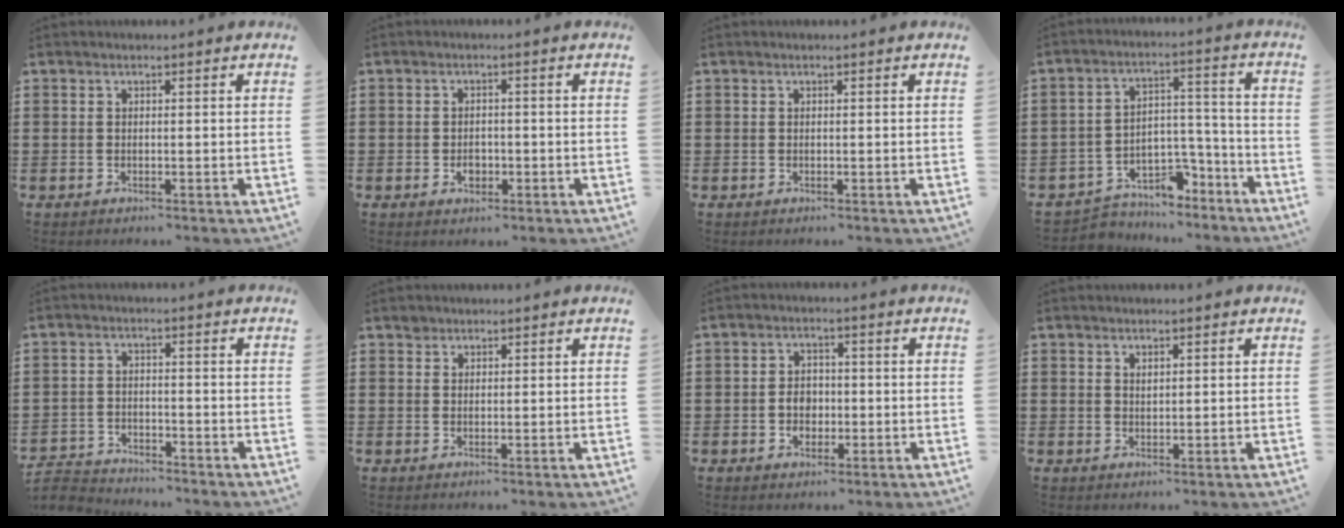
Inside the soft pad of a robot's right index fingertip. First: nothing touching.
{"total": 2.1, "force": [-0.7, 1.4, 1.4], "torque": [-0.028, 0.002, -0.014]}
{"total": 0.0}
{"total": 5.2, "force": [-4.1, 3.1, 1.0], "torque": [-0.022, 0.017, -0.079]}
{"total": 3.5, "force": [-3.4, 0.5, -0.1], "torque": [-0.013, 0.001, -0.078]}
{"total": 1.1, "force": [0.9, 0.6, 0.0], "torque": [-0.002, -0.001, 0.019]}
{"total": 3.5, "force": [-0.7, 2.7, 2.1], "torque": [-0.037, 0.002, -0.017]}
{"total": 0.7, "force": [0.6, 0.3, 0.3], "torque": [-0.007, 0.000, 0.012]}